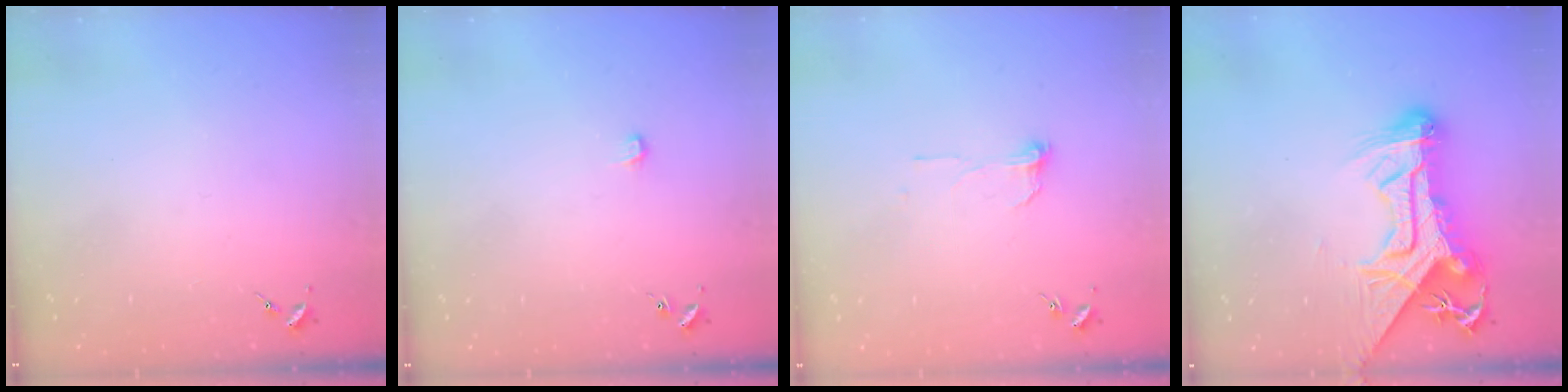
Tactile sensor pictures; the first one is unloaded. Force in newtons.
{"total": 3.8, "press": 3.7, "slide": 0.3}
{"total": 6.0, "press": 6.0, "slide": 0.5}
{"total": 19.4, "press": 19.4, "slide": 1.4}